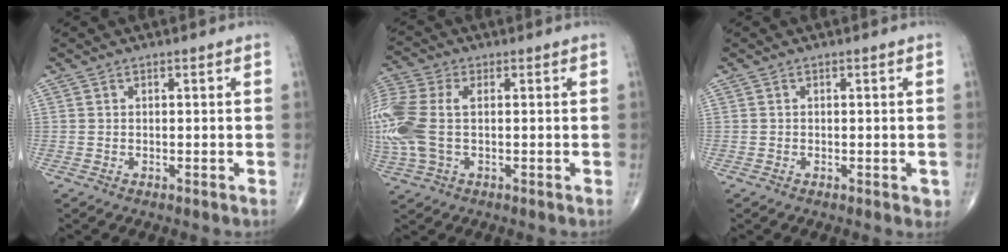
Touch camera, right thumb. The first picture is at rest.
{"total": 14.0, "force": [0.4, 8.3, 11.3], "torque": [-0.313, 0.013, 0.011]}
{"total": 1.2, "force": [-0.4, 0.7, 0.9], "torque": [-0.002, 0.000, -0.007]}